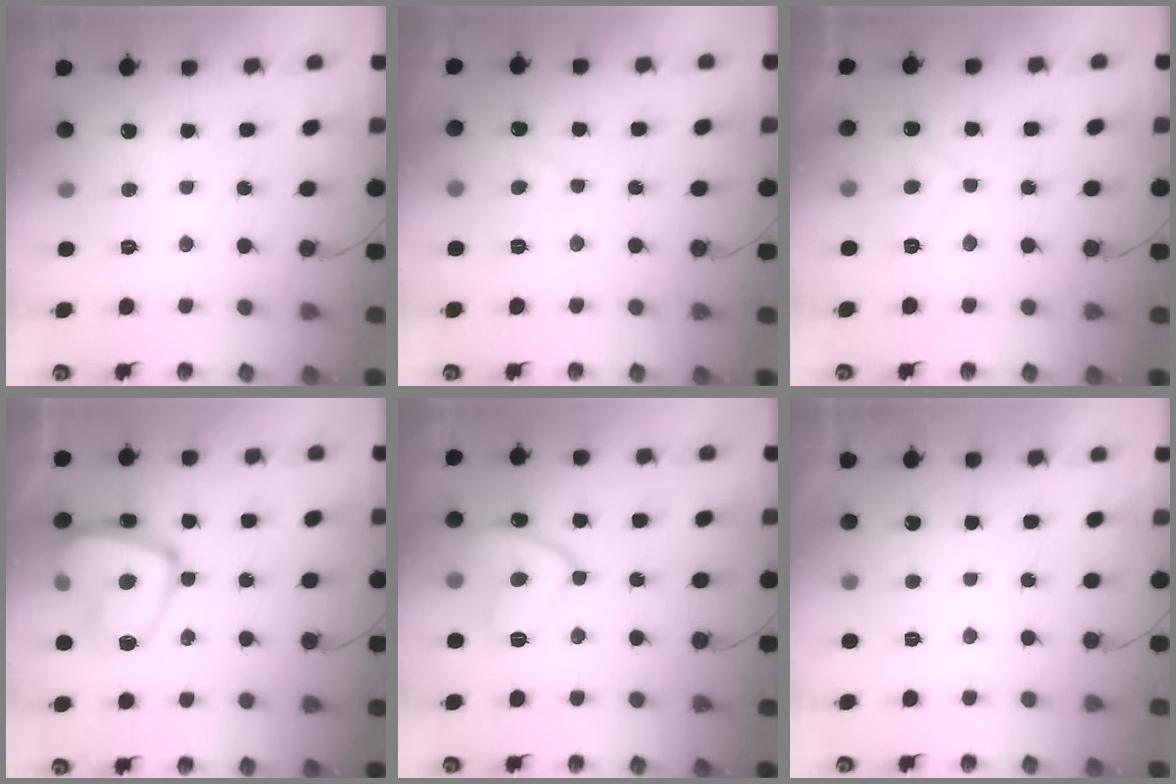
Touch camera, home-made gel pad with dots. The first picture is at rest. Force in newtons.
{"total": 2.6, "press": 2.5, "slide": 0.8}
{"total": 2.5, "press": 2.4, "slide": 0.8}
{"total": 18.6, "press": 18.5, "slide": 1.9}
{"total": 11.5, "press": 11.4, "slide": 1.2}
{"total": 2.1, "press": 2.1, "slide": 0.4}